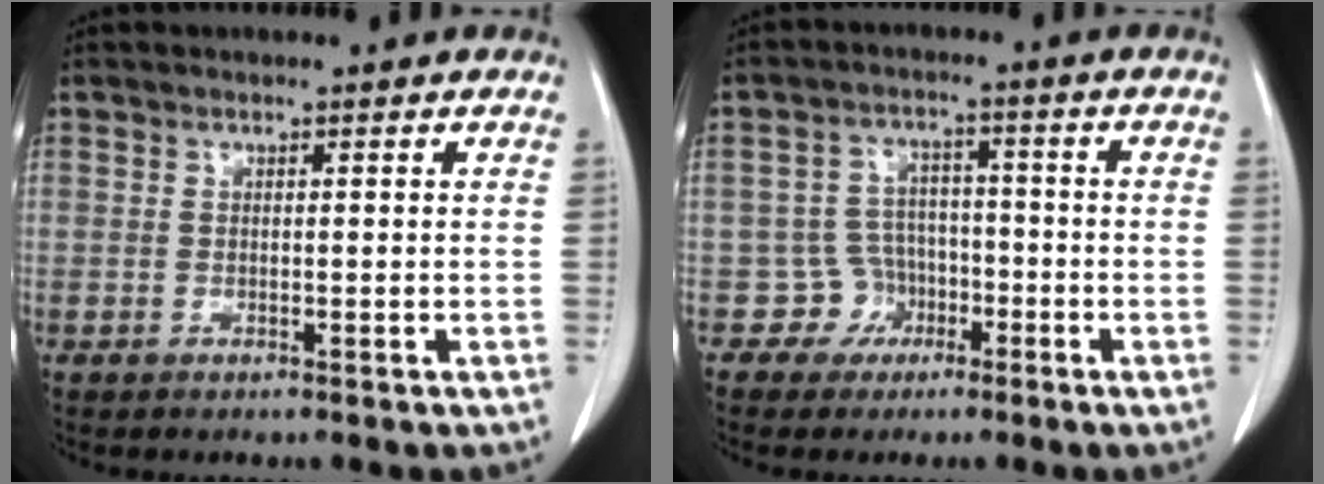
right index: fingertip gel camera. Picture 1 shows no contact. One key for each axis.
{"total": 4.9, "fx": -2.3, "fy": 4.3, "fz": -0.3, "tx": 0.016, "ty": 0.018, "tz": -0.037}